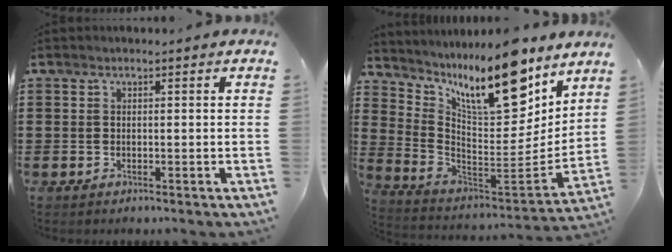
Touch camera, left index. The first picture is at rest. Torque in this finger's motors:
{"motor_torque": [2.14, 0.00, 1.05, 0.21]}